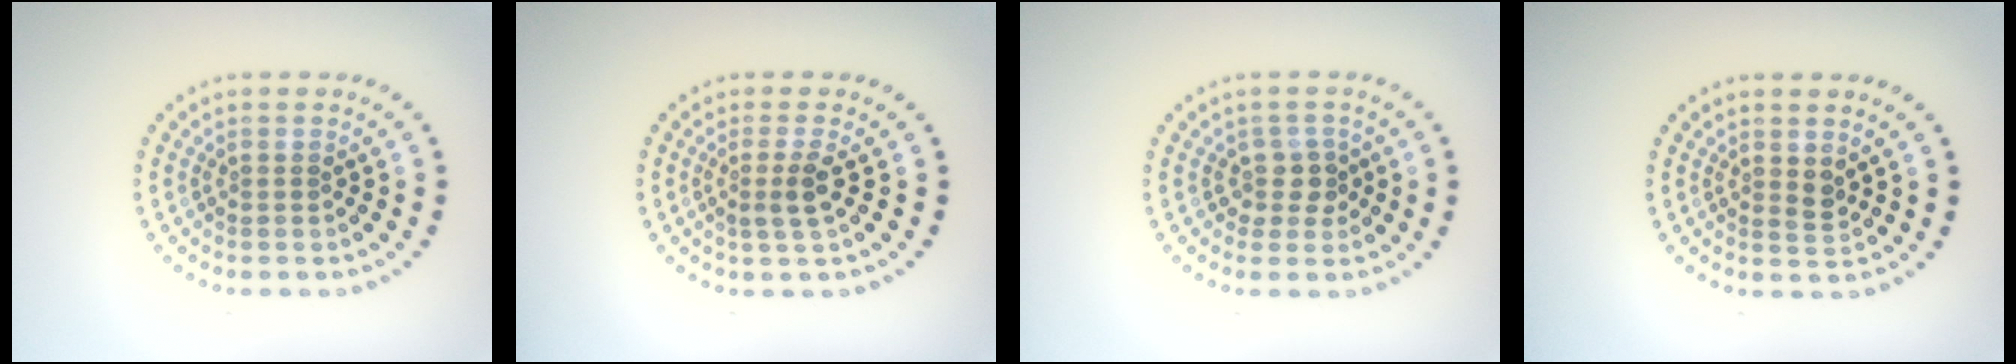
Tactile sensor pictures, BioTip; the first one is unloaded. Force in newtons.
{"total": 1.9, "press": 1.5, "slide": 1.1}
{"total": 2.0, "press": 1.6, "slide": 1.3}
{"total": 1.1, "press": 1.0, "slide": 0.5}